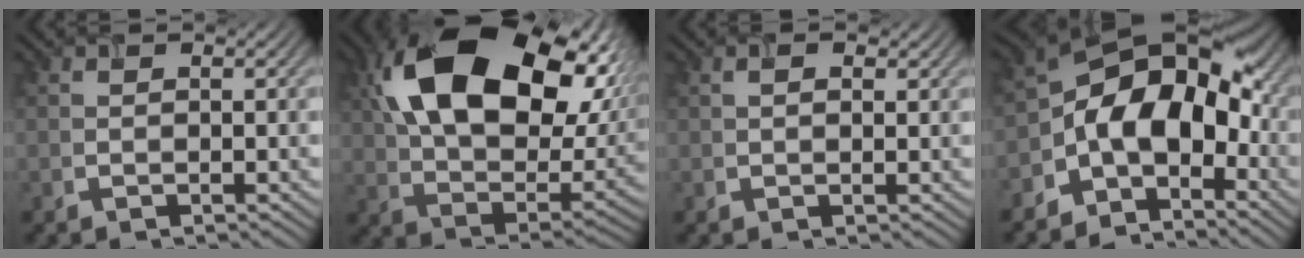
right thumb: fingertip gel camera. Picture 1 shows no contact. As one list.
[{"total": 21.3, "force": [7.9, 12.3, 15.4], "torque": [-0.304, 0.023, 0.139]}, {"total": 1.5, "force": [0.7, 0.7, 1.2], "torque": [-0.019, -0.003, 0.015]}, {"total": 11.9, "force": [-3.3, 7.5, 8.6], "torque": [-0.129, 0.017, -0.077]}]